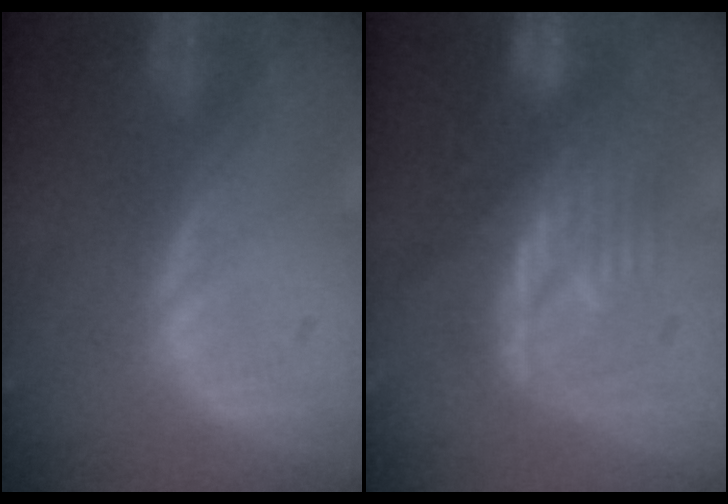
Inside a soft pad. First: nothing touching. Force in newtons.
{"total": 8.4, "press": 8.3, "slide": 1.4}